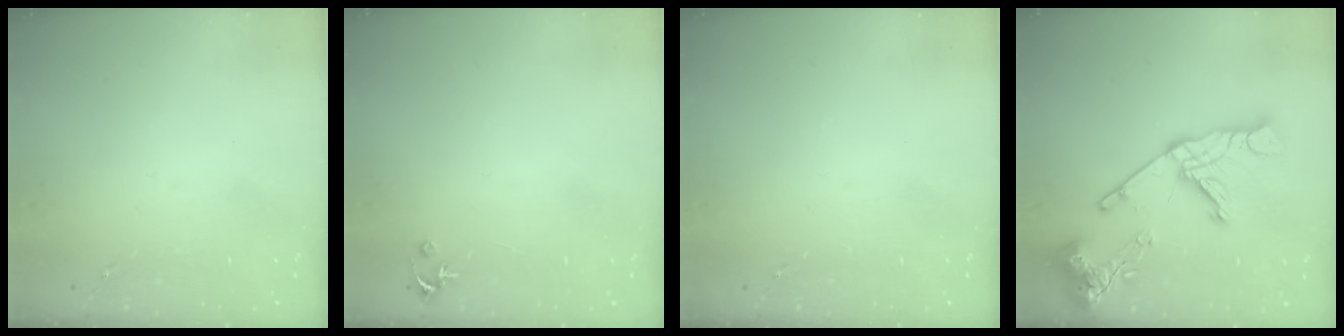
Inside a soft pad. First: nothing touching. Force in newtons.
{"total": 2.5, "press": 2.5, "slide": 0.2}
{"total": 0.0}
{"total": 20.1, "press": 20.0, "slide": 2.3}